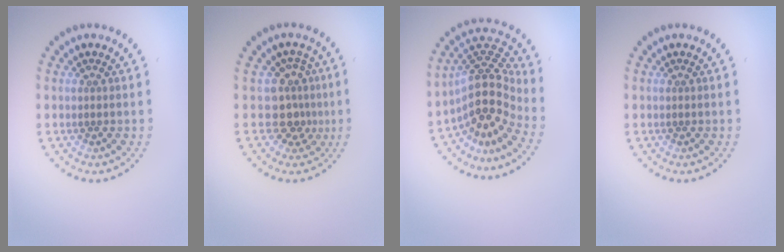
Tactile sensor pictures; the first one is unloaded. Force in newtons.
{"total": 3.0, "press": 2.1, "slide": 2.1}
{"total": 5.3, "press": 3.8, "slide": 3.7}
{"total": 0.0}